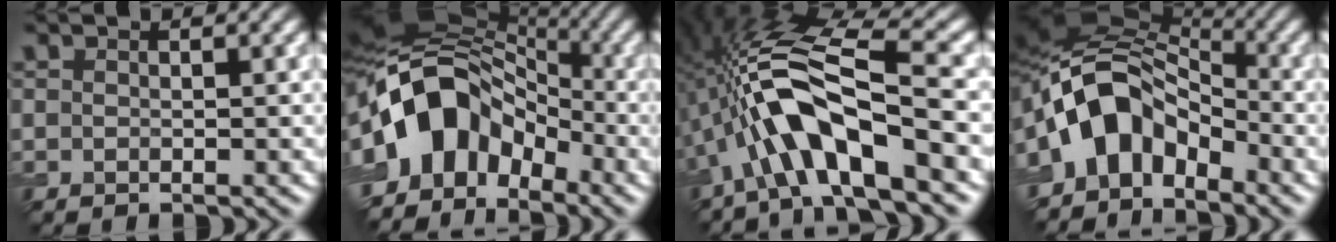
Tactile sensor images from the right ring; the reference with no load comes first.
{"total": 12.4, "force": [-2.7, 8.7, 8.4], "torque": [-0.130, 0.023, -0.071]}
{"total": 10.0, "force": [-2.1, 3.2, 9.2], "torque": [-0.171, 0.023, -0.044]}
{"total": 8.5, "force": [-3.5, 5.6, 5.4], "torque": [-0.080, 0.021, -0.078]}